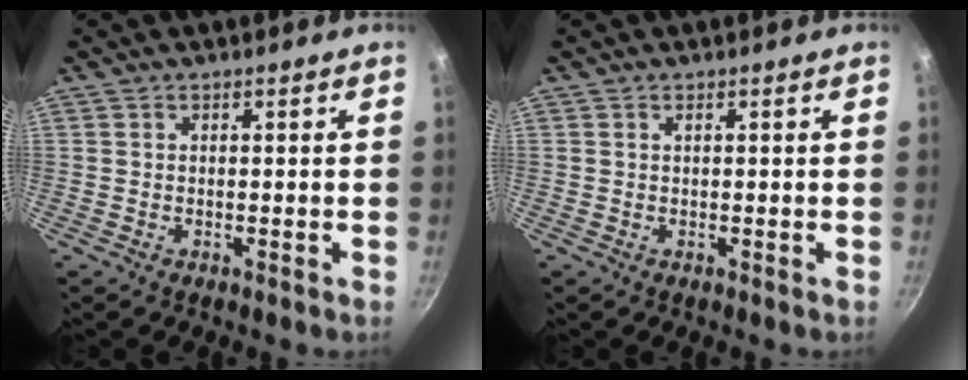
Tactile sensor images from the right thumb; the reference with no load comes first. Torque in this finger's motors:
{"motor_torque": [-0.29, -0.04, 0.55, 0.09, -0.02]}